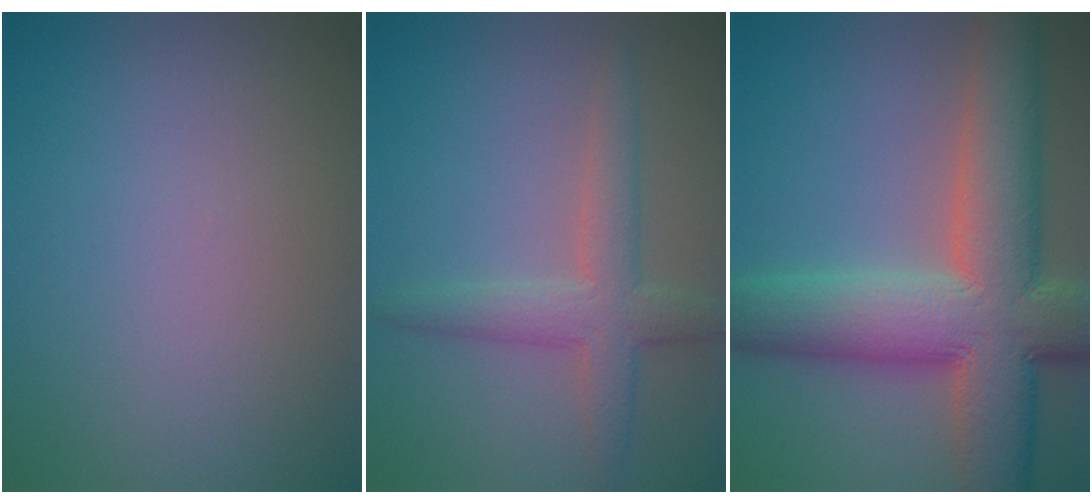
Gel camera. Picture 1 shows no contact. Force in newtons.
{"total": 3.9, "press": 3.9, "slide": 0.1}
{"total": 13.0, "press": 12.9, "slide": 0.8}